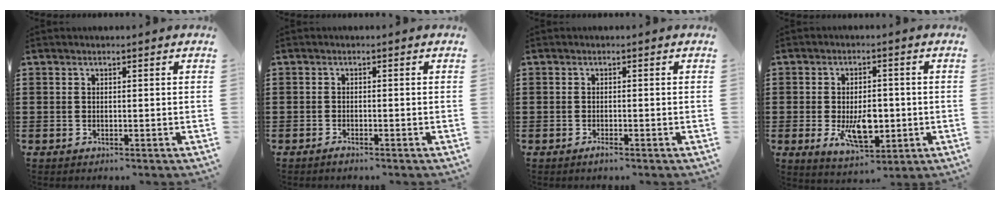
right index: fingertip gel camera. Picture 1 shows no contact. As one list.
[{"total": 0.9, "force": [-0.8, 0.1, 0.3], "torque": [-0.009, -0.004, -0.015]}, {"total": 1.1, "force": [-0.9, 0.0, 0.6], "torque": [-0.011, -0.006, -0.016]}, {"total": 7.5, "force": [-1.4, 3.9, 6.2], "torque": [-0.101, -0.002, -0.025]}]